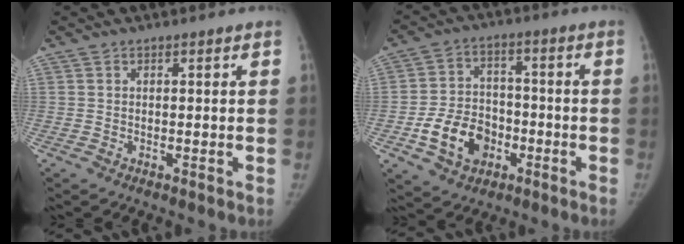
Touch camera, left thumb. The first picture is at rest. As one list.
[{"total": 12.3, "force": [-4.8, 9.3, 6.5], "torque": [-0.081, 0.028, -0.082]}]